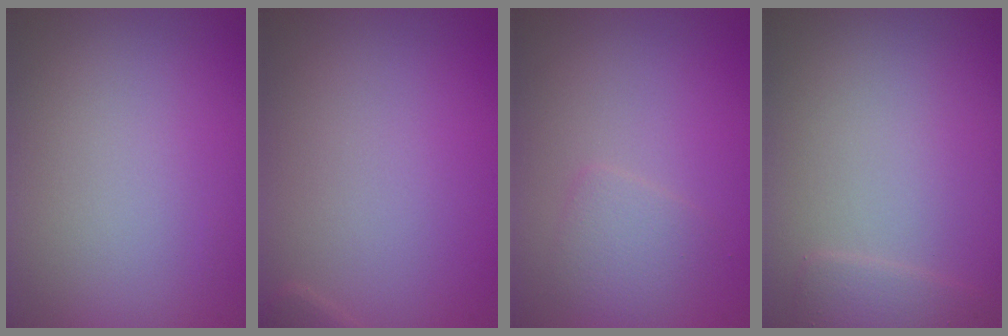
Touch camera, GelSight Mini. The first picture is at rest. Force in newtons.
{"total": 0.7, "press": 0.7, "slide": 0.0}
{"total": 1.8, "press": 1.8, "slide": 0.1}
{"total": 1.5, "press": 1.4, "slide": 0.1}